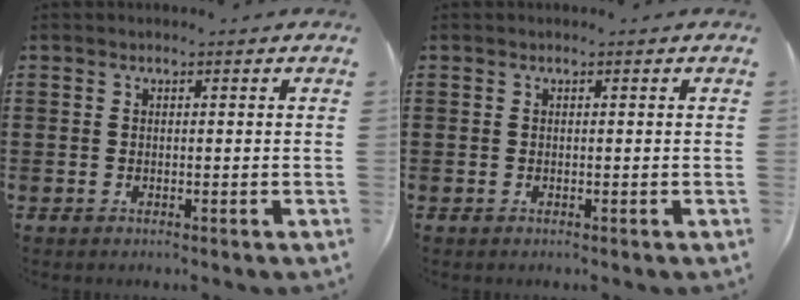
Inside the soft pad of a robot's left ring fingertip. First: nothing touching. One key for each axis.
{"total": 0.0}